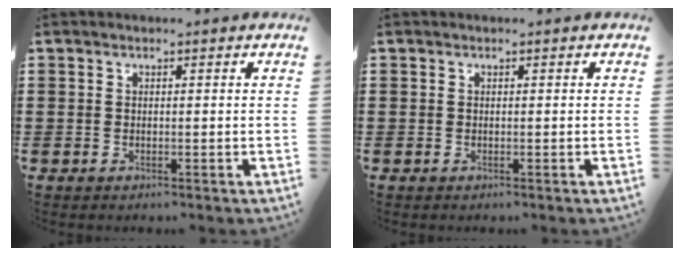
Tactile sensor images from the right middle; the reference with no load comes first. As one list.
[{"total": 0.0}]